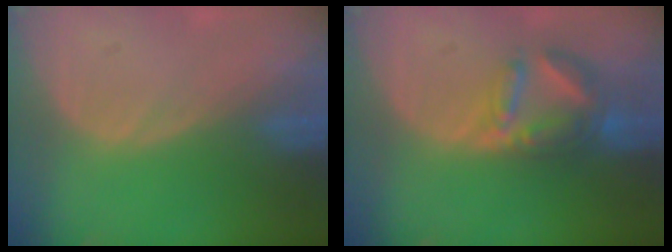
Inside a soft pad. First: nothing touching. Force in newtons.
{"total": 7.2, "press": 6.3, "slide": 3.5}